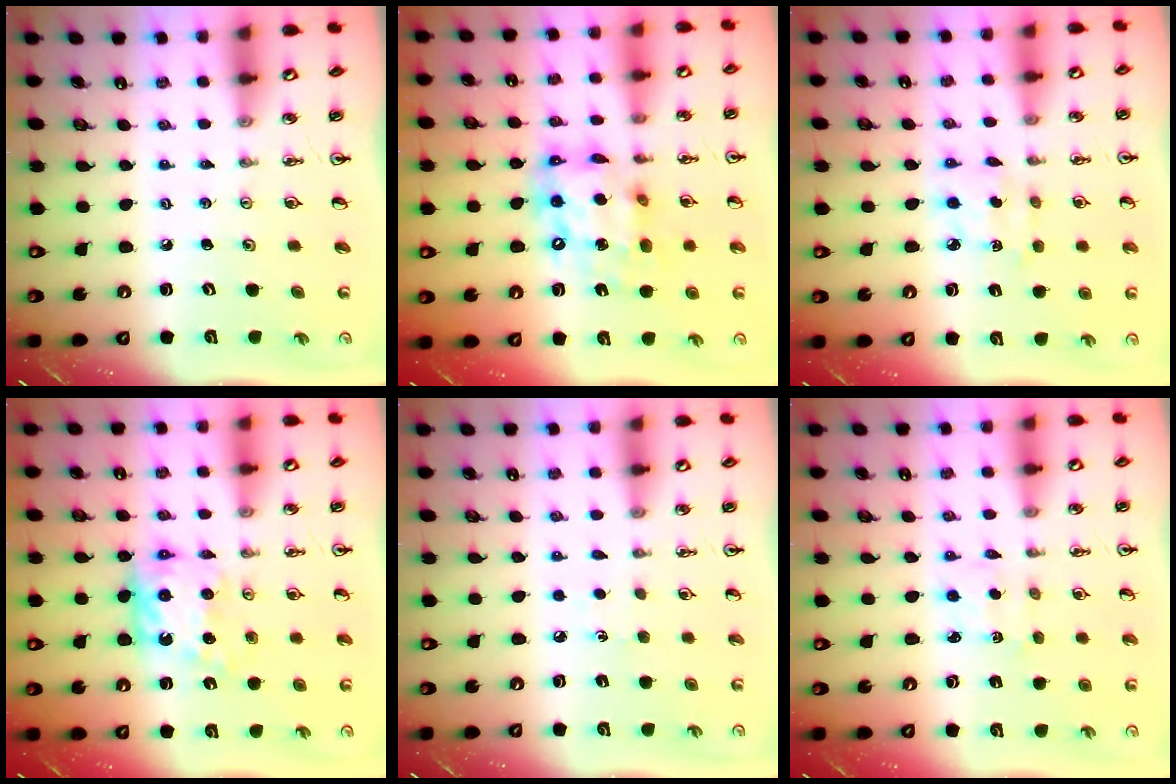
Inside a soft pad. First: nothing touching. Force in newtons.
{"total": 13.9, "press": 13.8, "slide": 1.2}
{"total": 3.5, "press": 3.5, "slide": 0.2}
{"total": 10.3, "press": 10.3, "slide": 0.4}
{"total": 4.3, "press": 4.3, "slide": 0.4}
{"total": 2.5, "press": 2.4, "slide": 0.6}